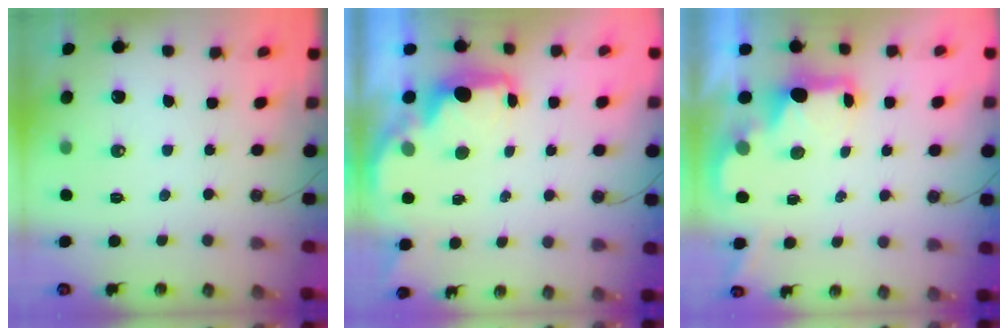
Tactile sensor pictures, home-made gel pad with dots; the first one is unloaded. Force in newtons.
{"total": 2.5, "press": 2.3, "slide": 0.8}
{"total": 2.1, "press": 2.0, "slide": 0.7}